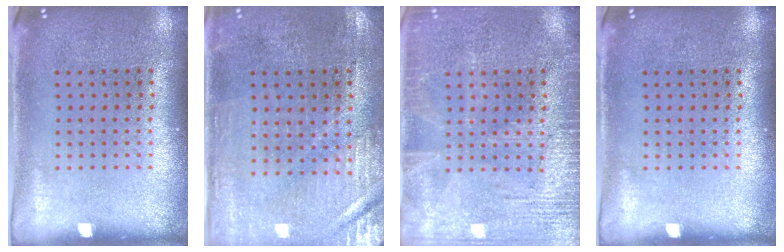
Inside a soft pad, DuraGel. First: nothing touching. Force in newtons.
{"total": 0.6, "press": 0.5, "slide": 0.3}
{"total": 3.5, "press": 3.5, "slide": 0.5}
{"total": 0.0}